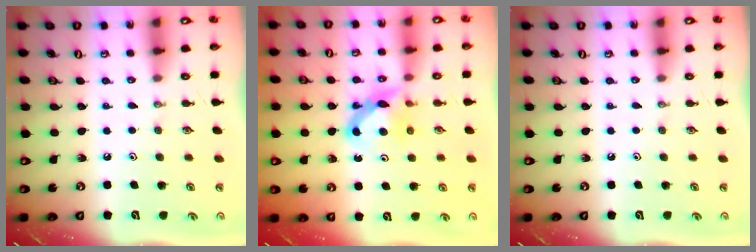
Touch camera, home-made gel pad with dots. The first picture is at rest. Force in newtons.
{"total": 7.4, "press": 7.4, "slide": 0.5}
{"total": 0.0}